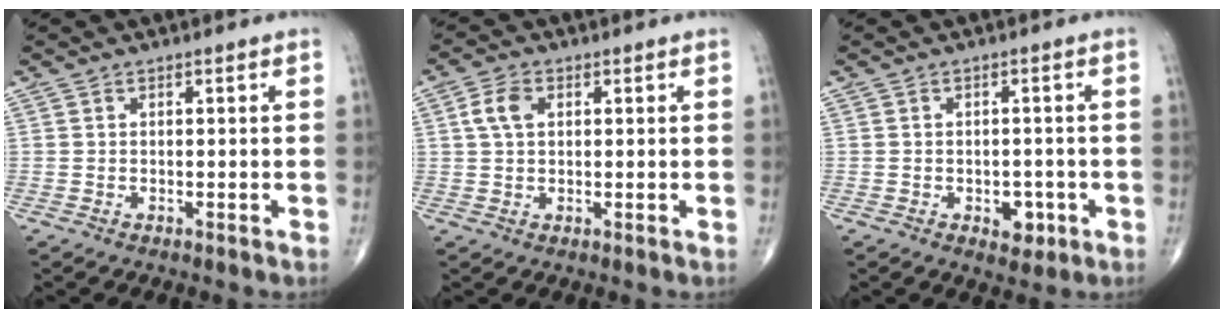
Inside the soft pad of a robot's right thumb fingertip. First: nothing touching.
{"total": 4.3, "force": [1.2, 2.7, 3.1], "torque": [-0.065, 0.006, 0.020]}
{"total": 4.0, "force": [-1.4, 2.7, 2.6], "torque": [-0.011, 0.007, -0.013]}